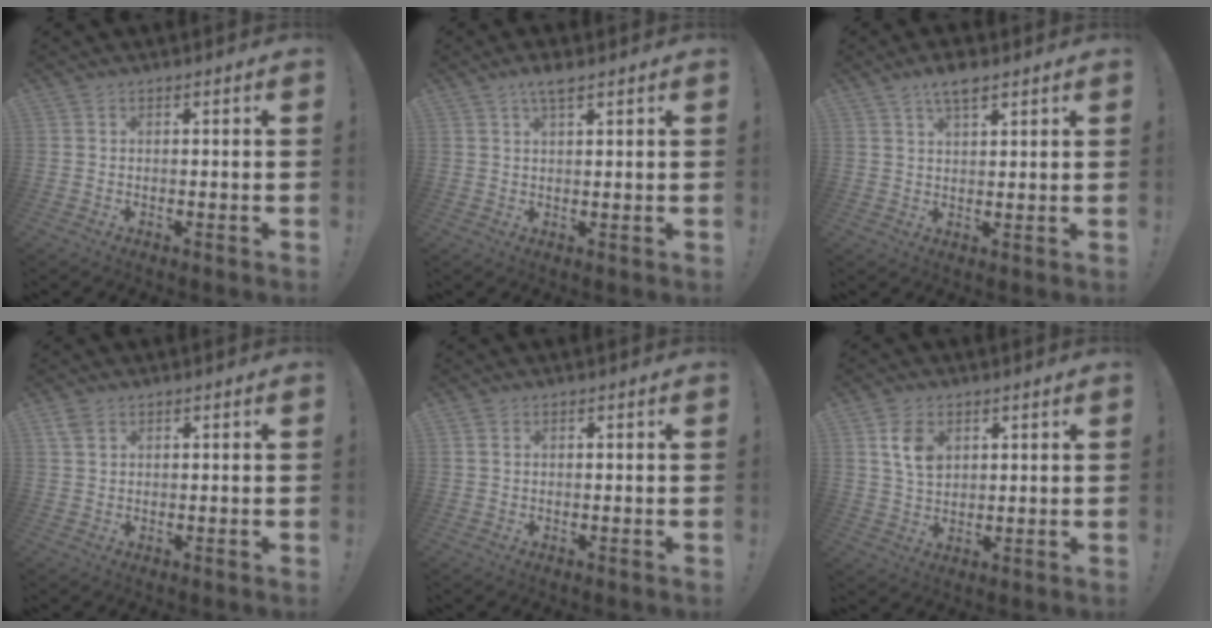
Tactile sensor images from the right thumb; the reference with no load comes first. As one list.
[{"total": 3.7, "force": [2.6, 0.7, 2.6], "torque": [-0.039, -0.013, 0.042]}, {"total": 5.5, "force": [3.9, 1.7, 3.5], "torque": [-0.051, -0.020, 0.065]}, {"total": 2.8, "force": [1.5, 1.6, 1.7], "torque": [-0.030, -0.001, 0.028]}, {"total": 0.9, "force": [0.3, 0.6, 0.5], "torque": [-0.006, -0.001, 0.005]}, {"total": 8.0, "force": [3.0, 5.6, 4.8], "torque": [-0.069, -0.004, 0.056]}]